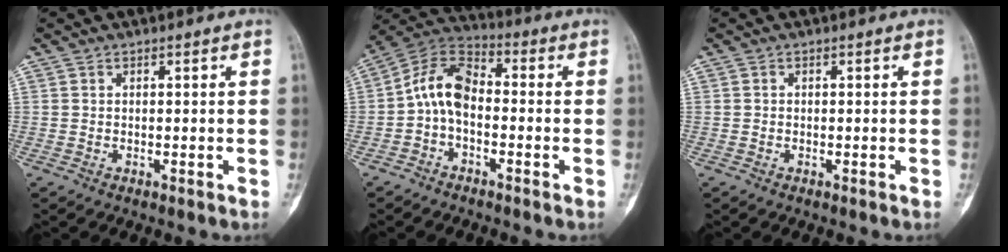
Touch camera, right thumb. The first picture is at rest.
{"total": 9.4, "force": [-1.5, 5.8, 7.2], "torque": [-0.124, 0.037, -0.045]}
{"total": 0.0}